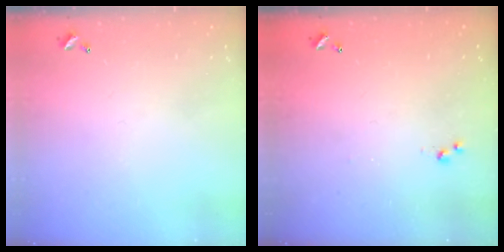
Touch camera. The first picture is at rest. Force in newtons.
{"total": 3.0, "press": 3.0, "slide": 0.4}